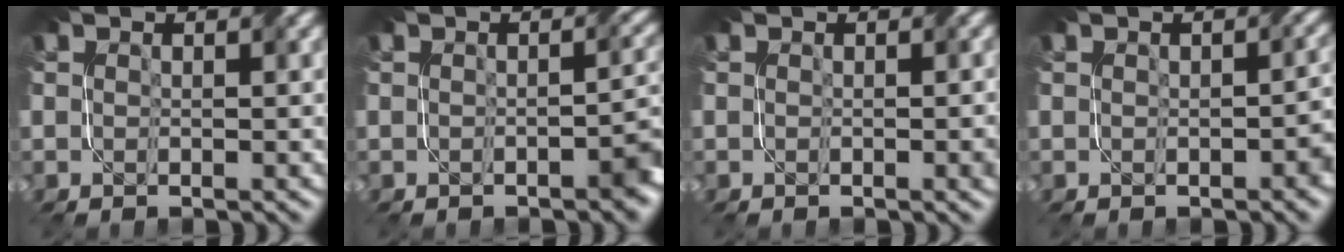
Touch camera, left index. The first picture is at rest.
{"total": 2.2, "force": [-1.0, 0.5, 1.8], "torque": [-0.023, 0.002, -0.014]}
{"total": 1.2, "force": [-0.3, 0.2, 1.1], "torque": [-0.013, -0.001, -0.004]}
{"total": 2.2, "force": [-0.2, 1.2, 1.9], "torque": [-0.022, 0.000, 0.000]}